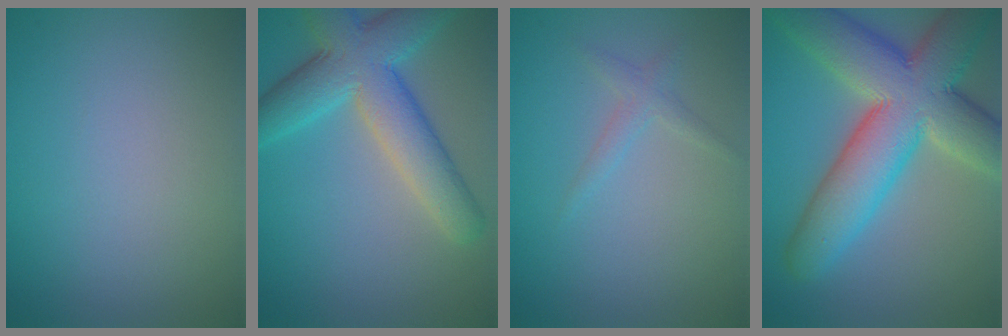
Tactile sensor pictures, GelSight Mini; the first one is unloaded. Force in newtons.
{"total": 7.7, "press": 7.7, "slide": 0.2}
{"total": 1.3, "press": 1.3, "slide": 0.1}
{"total": 12.1, "press": 12.1, "slide": 0.7}